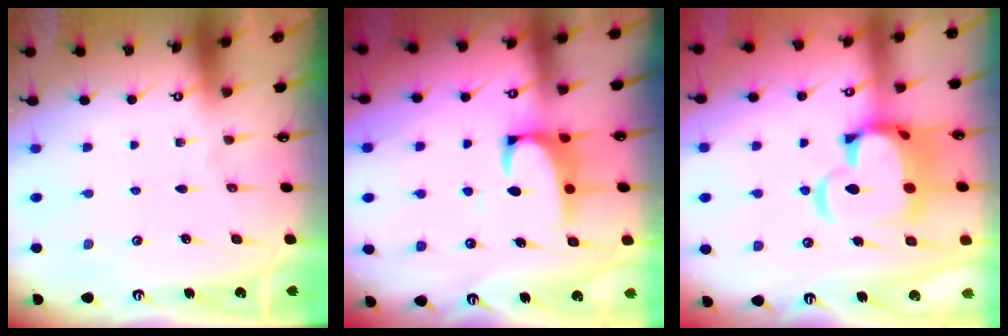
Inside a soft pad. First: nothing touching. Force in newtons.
{"total": 2.4, "press": 2.3, "slide": 0.9}
{"total": 10.5, "press": 10.3, "slide": 1.9}